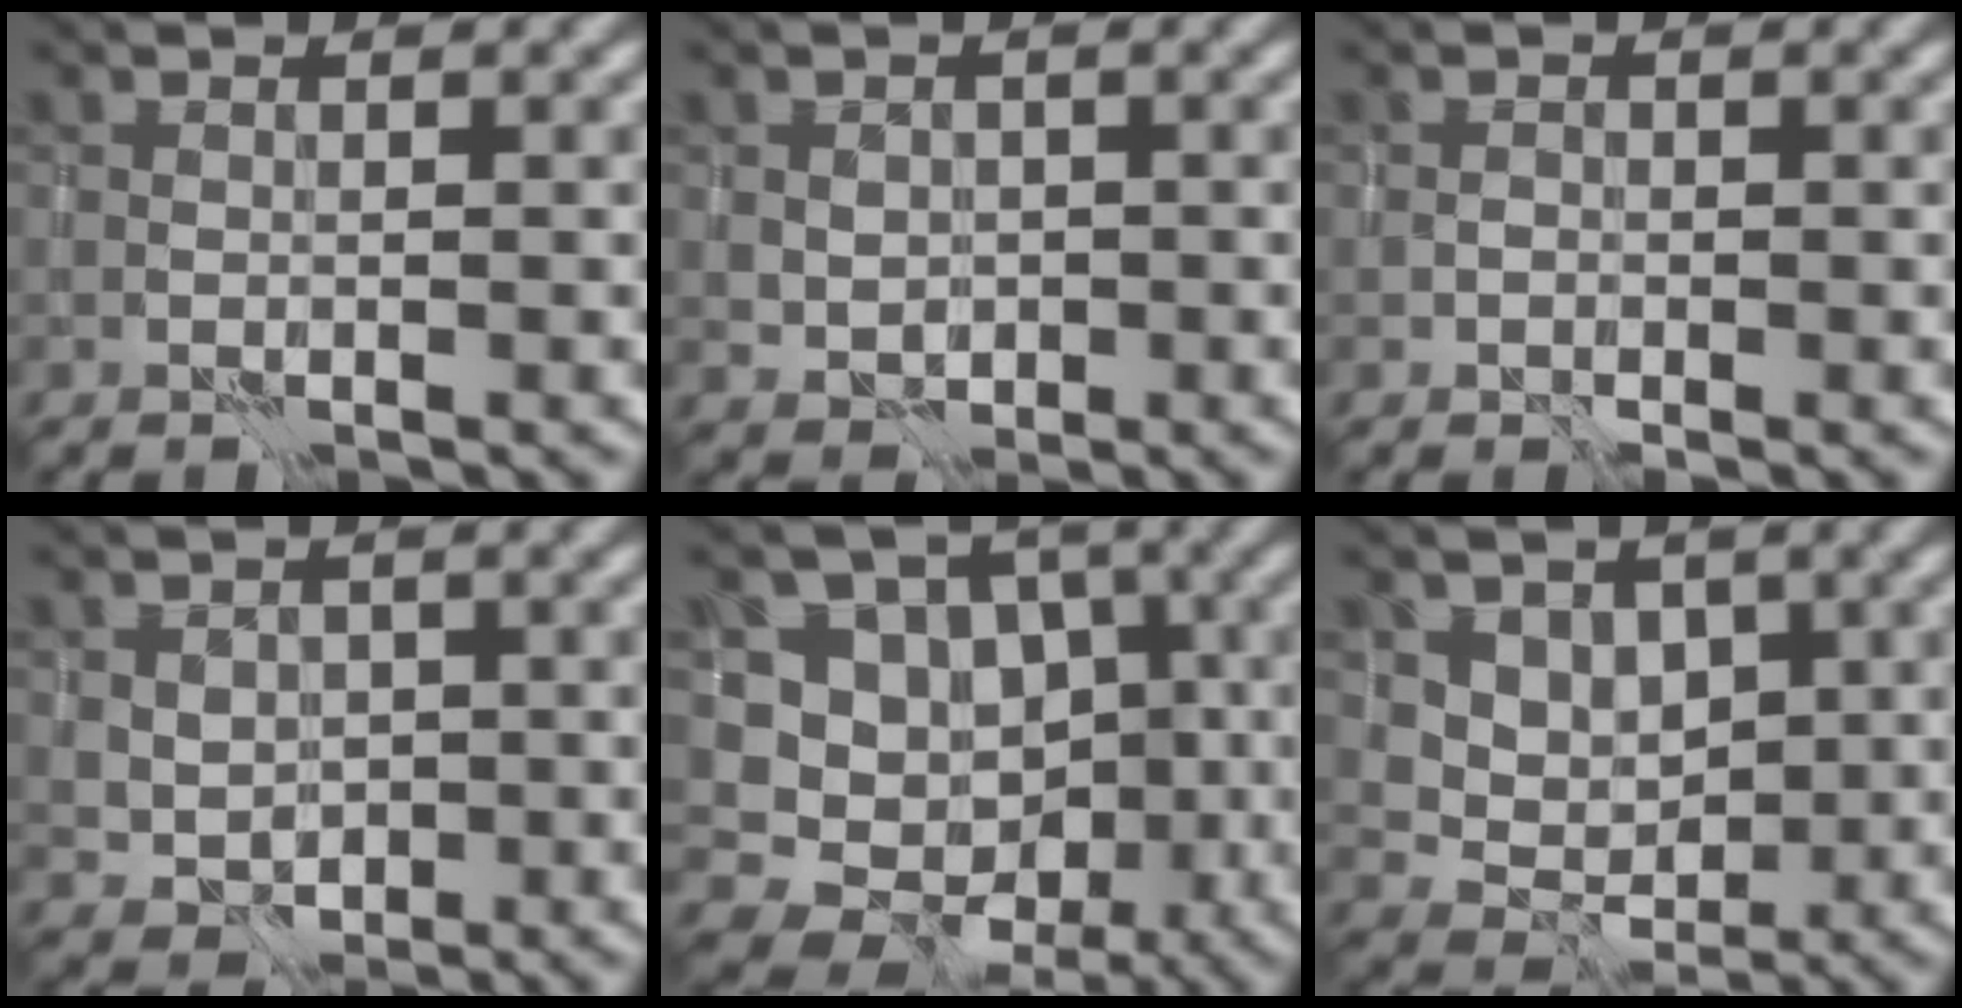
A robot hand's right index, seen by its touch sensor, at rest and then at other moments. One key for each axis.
{"total": 1.8, "fx": 0.0, "fy": 1.6, "fz": 0.7, "tx": -0.010, "ty": -0.003, "tz": 0.000}
{"total": 0.6, "fx": -0.2, "fy": 0.5, "fz": 0.0, "tx": 0.006, "ty": -0.001, "tz": -0.003}
{"total": 2.5, "fx": 0.1, "fy": 2.3, "fz": 1.1, "tx": -0.015, "ty": -0.005, "tz": 0.005}
{"total": 11.3, "fx": -2.0, "fy": 10.4, "fz": 4.0, "tx": -0.040, "ty": 0.003, "tz": -0.047}
{"total": 4.4, "fx": 1.9, "fy": 3.7, "fz": 1.6, "tx": -0.037, "ty": -0.024, "tz": 0.048}